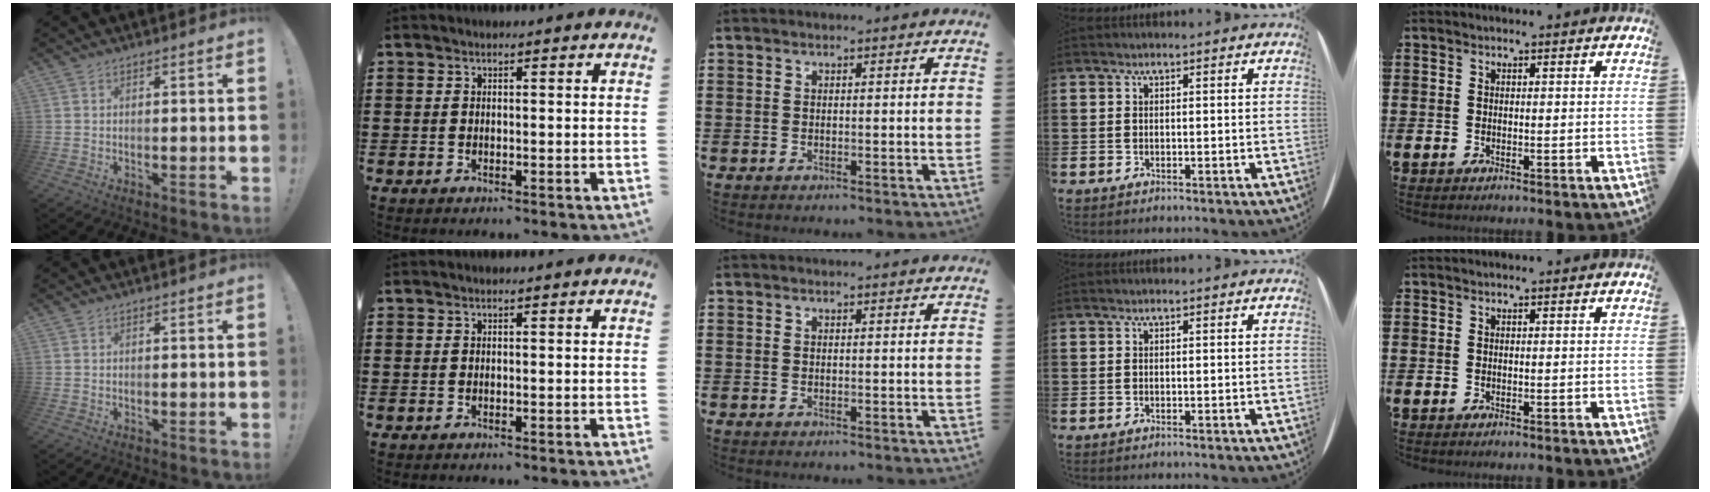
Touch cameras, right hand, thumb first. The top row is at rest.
{}